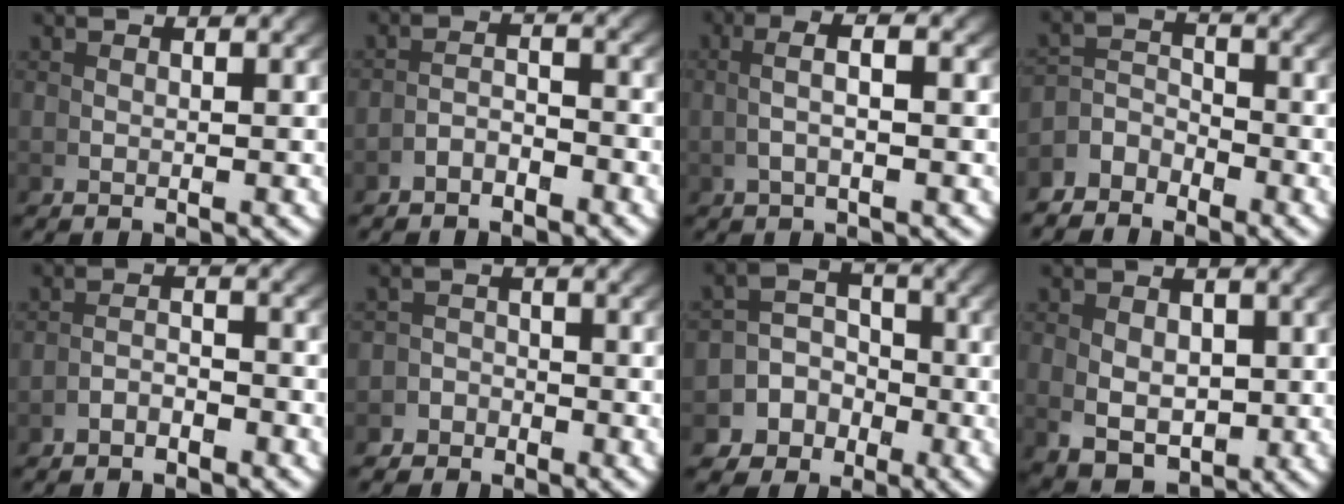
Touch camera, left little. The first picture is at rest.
{"total": 2.1, "force": [-2.0, 0.3, 0.6], "torque": [0.007, 0.000, -0.037]}
{"total": 2.8, "force": [0.7, 0.3, 2.7], "torque": [-0.046, 0.012, 0.013]}
{"total": 2.9, "force": [-1.6, 2.1, 1.2], "torque": [-0.012, -0.008, -0.031]}
{"total": 1.8, "force": [-1.7, 0.0, 0.5], "torque": [0.006, 0.000, -0.033]}
{"total": 2.4, "force": [-2.1, 1.1, -0.6], "torque": [0.022, -0.006, -0.040]}
{"total": 7.6, "force": [-2.2, 6.8, 2.7], "torque": [-0.049, -0.018, -0.042]}
{"total": 4.6, "force": [-1.6, 3.1, 3.0], "torque": [-0.062, -0.041, 0.002]}